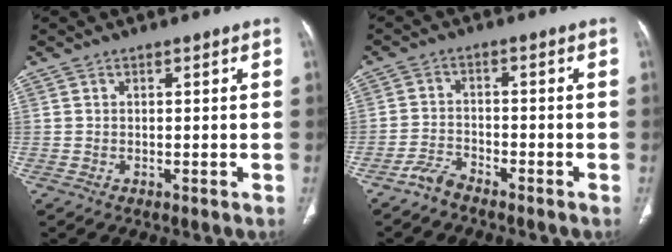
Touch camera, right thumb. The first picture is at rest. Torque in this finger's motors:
{"motor_torque": [0.32, 0.09, 0.19, -0.63, -0.01]}